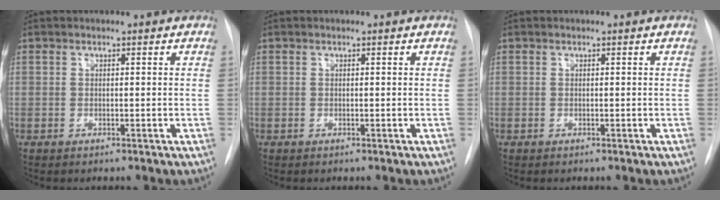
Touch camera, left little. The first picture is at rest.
{"total": 0.0}
{"total": 0.0}